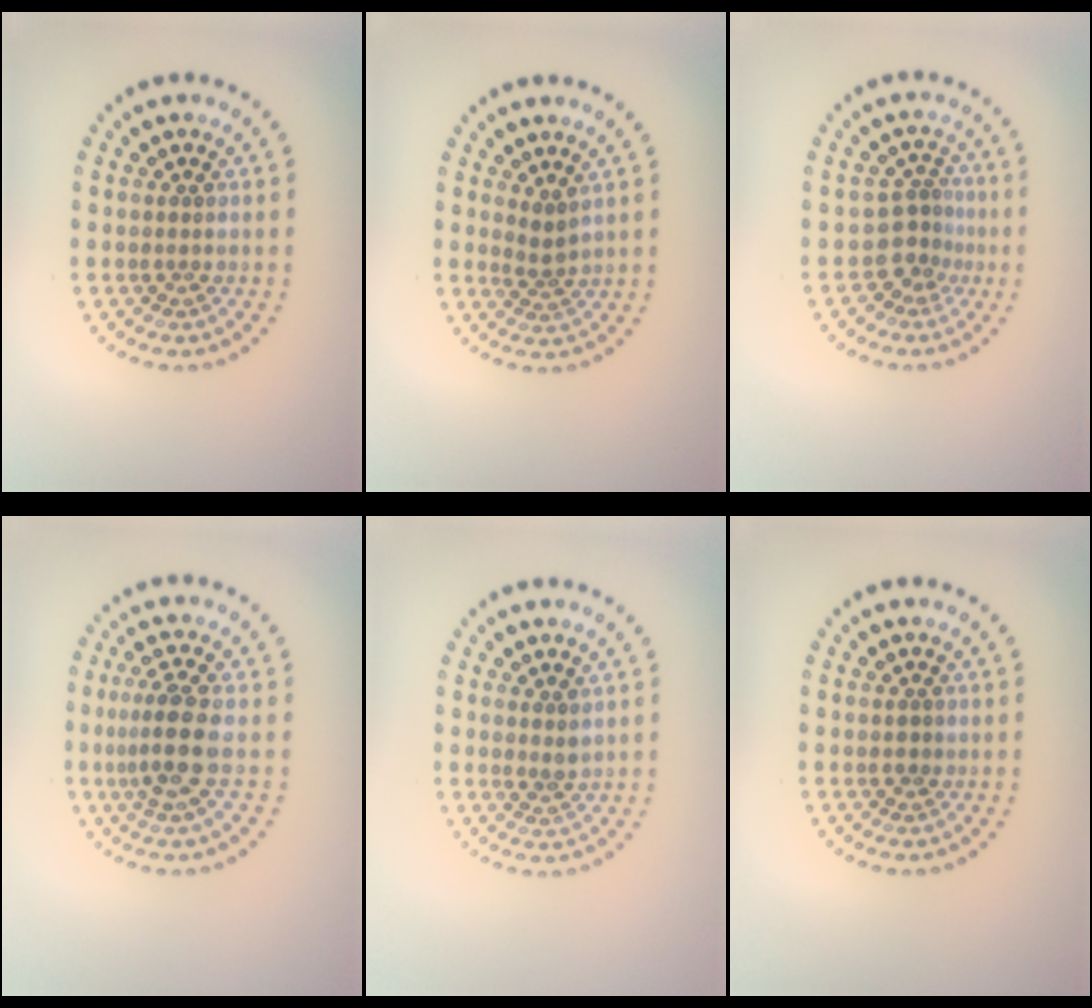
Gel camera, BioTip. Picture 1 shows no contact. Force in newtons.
{"total": 1.6, "press": 1.0, "slide": 1.2}
{"total": 2.6, "press": 1.8, "slide": 1.9}
{"total": 3.8, "press": 3.1, "slide": 2.1}
{"total": 1.5, "press": 1.2, "slide": 0.8}
{"total": 0.7, "press": 0.7, "slide": 0.2}